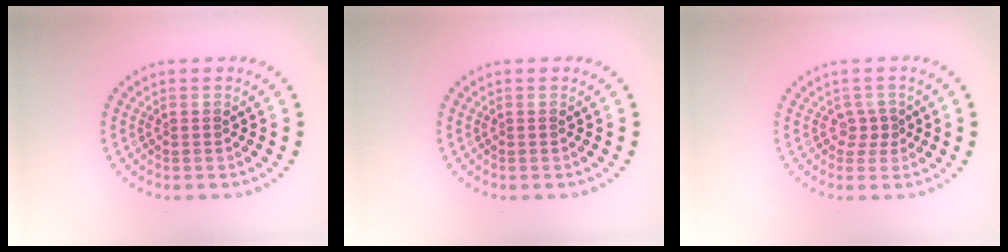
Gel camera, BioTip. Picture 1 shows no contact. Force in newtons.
{"total": 0.0}
{"total": 1.4, "press": 0.9, "slide": 1.1}